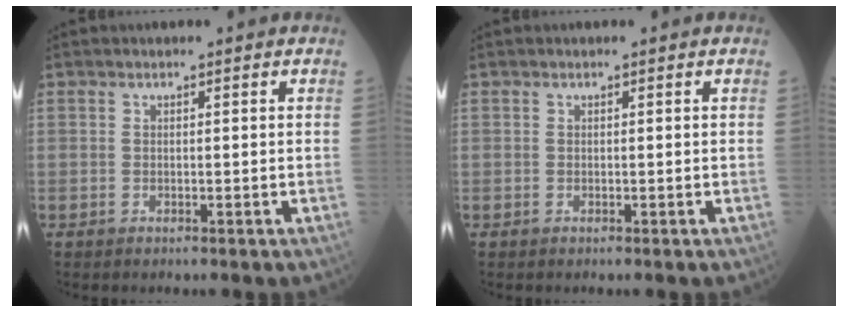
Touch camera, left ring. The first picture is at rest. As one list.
[{"total": 0.0}]